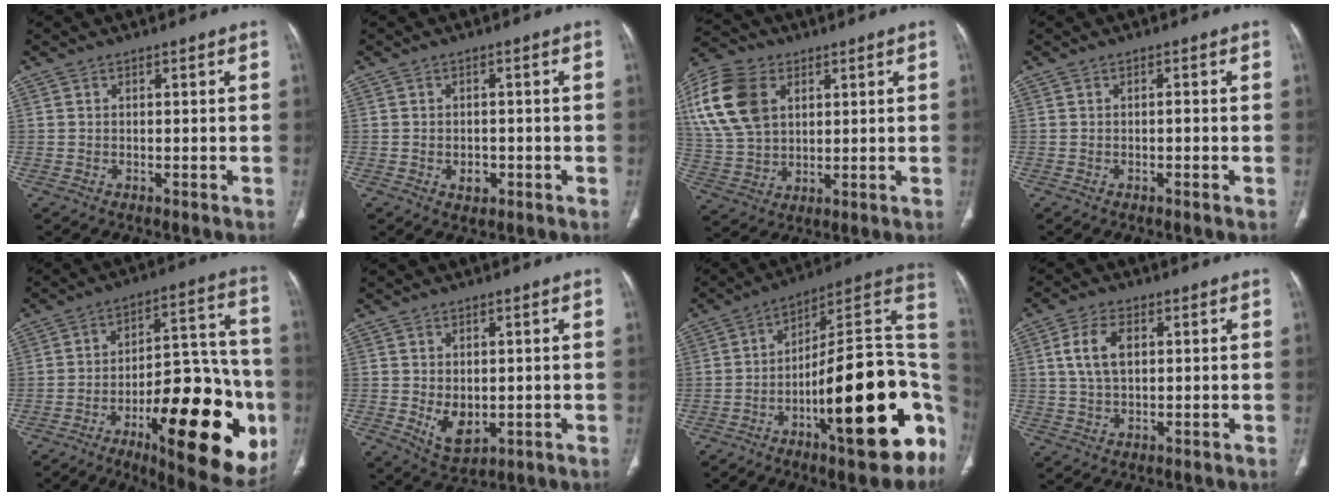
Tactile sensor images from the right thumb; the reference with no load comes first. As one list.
[{"total": 2.9, "force": [-0.9, 2.1, 1.7], "torque": [-0.013, 0.005, -0.007]}, {"total": 16.5, "force": [5.3, 11.4, 10.8], "torque": [-0.220, 0.000, 0.106]}, {"total": 0.9, "force": [-0.2, 0.3, 0.9], "torque": [-0.011, 0.002, -0.004]}, {"total": 29.0, "force": [-10.2, 10.7, 24.9], "torque": [-0.299, 0.046, -0.136]}, {"total": 6.1, "force": [-0.4, 3.9, 4.6], "torque": [-0.062, -0.014, 0.010]}, {"total": 27.7, "force": [-8.3, 8.5, 25.0], "torque": [-0.274, 0.048, -0.118]}, {"total": 6.6, "force": [1.6, 3.8, 5.2], "torque": [-0.104, 0.002, 0.030]}]